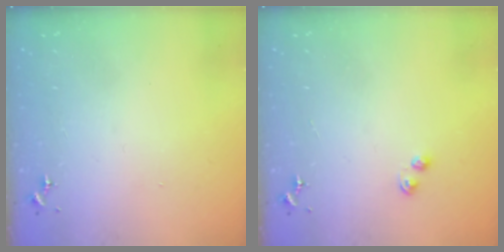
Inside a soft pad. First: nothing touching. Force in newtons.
{"total": 3.0, "press": 2.9, "slide": 0.6}